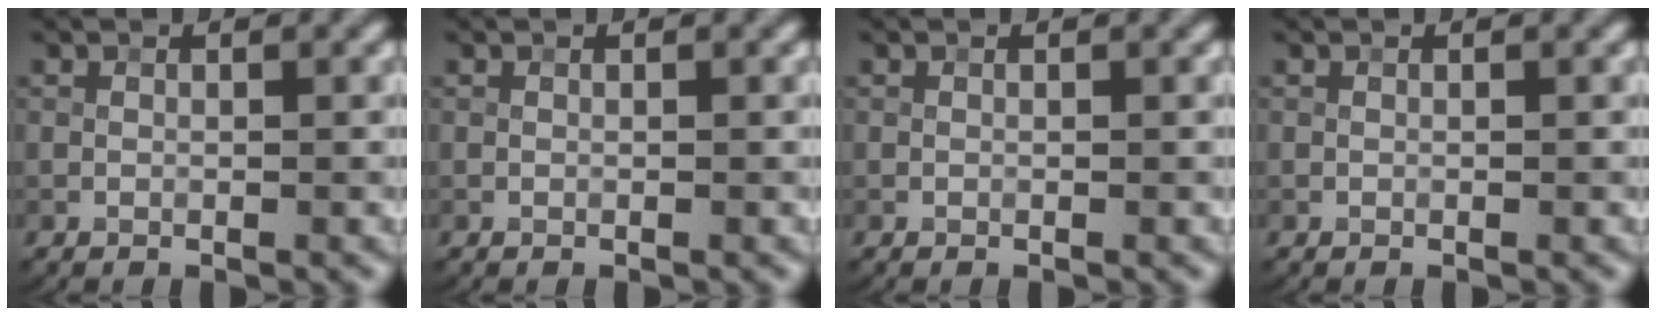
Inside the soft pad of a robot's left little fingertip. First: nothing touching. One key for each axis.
{"total": 0.0}
{"total": 0.0}
{"total": 0.0}